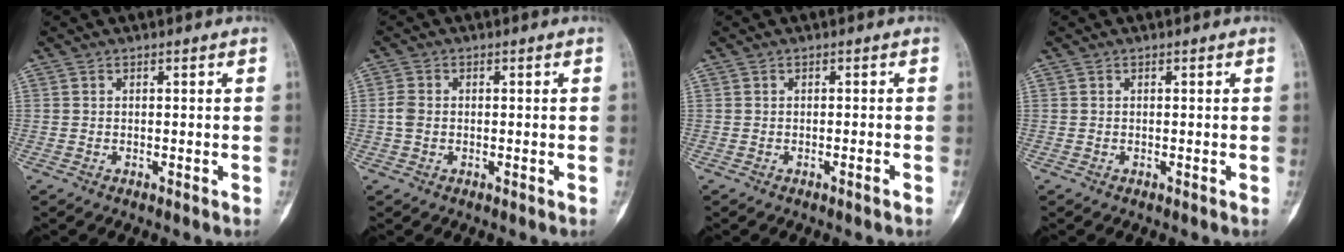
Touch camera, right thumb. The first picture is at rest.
{"total": 2.3, "force": [-0.2, 1.7, 1.5], "torque": [-0.036, 0.005, -0.008]}
{"total": 0.9, "force": [-0.6, 0.0, 0.6], "torque": [-0.015, 0.003, -0.007]}
{"total": 0.0}